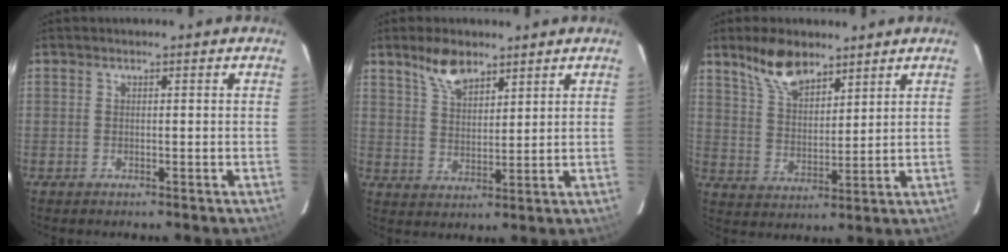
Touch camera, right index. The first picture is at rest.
{"total": 6.9, "force": [5.1, 2.9, 3.6], "torque": [-0.062, 0.005, 0.098]}
{"total": 9.4, "force": [7.0, 4.0, 4.8], "torque": [-0.089, 0.014, 0.138]}